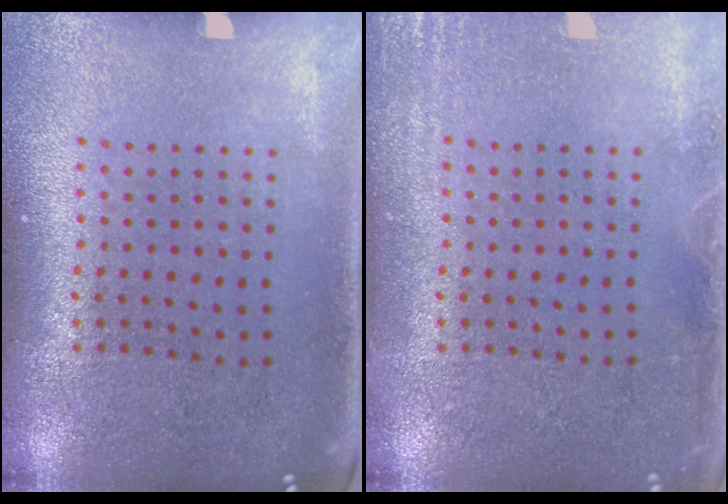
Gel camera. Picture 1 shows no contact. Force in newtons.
{"total": 2.0, "press": 2.0, "slide": 0.4}